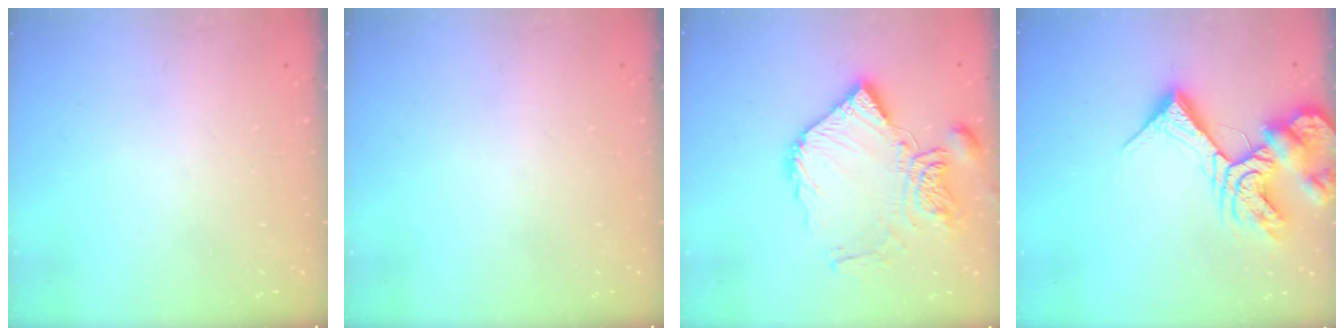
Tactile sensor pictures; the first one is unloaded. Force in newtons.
{"total": 0.0}
{"total": 15.8, "press": 15.7, "slide": 1.4}
{"total": 15.0, "press": 14.9, "slide": 1.8}